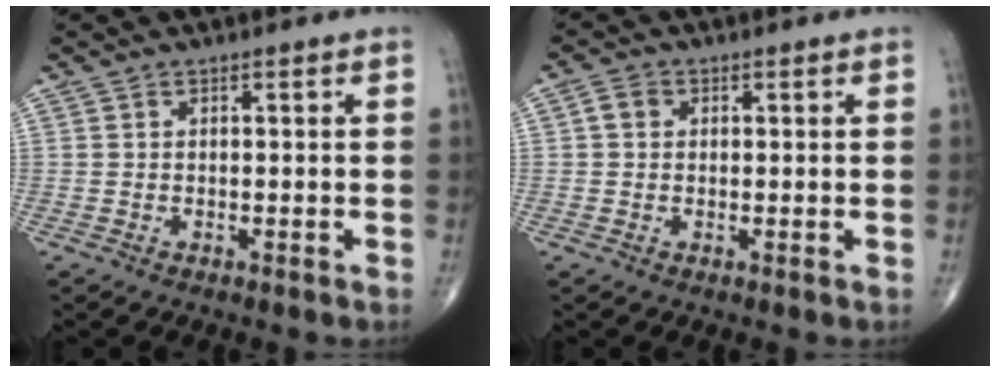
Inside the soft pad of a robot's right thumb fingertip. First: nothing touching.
{"total": 2.6, "force": [0.4, 2.2, 1.4], "torque": [-0.022, 0.007, 0.007]}